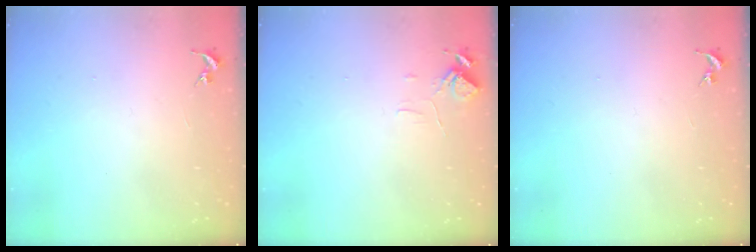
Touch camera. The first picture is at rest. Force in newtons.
{"total": 5.7, "press": 5.6, "slide": 0.6}
{"total": 0.0}